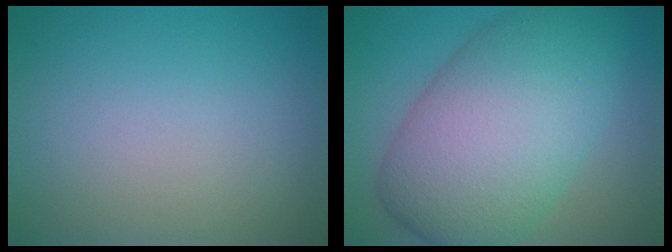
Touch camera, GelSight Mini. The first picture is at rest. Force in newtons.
{"total": 11.8, "press": 11.8, "slide": 0.2}